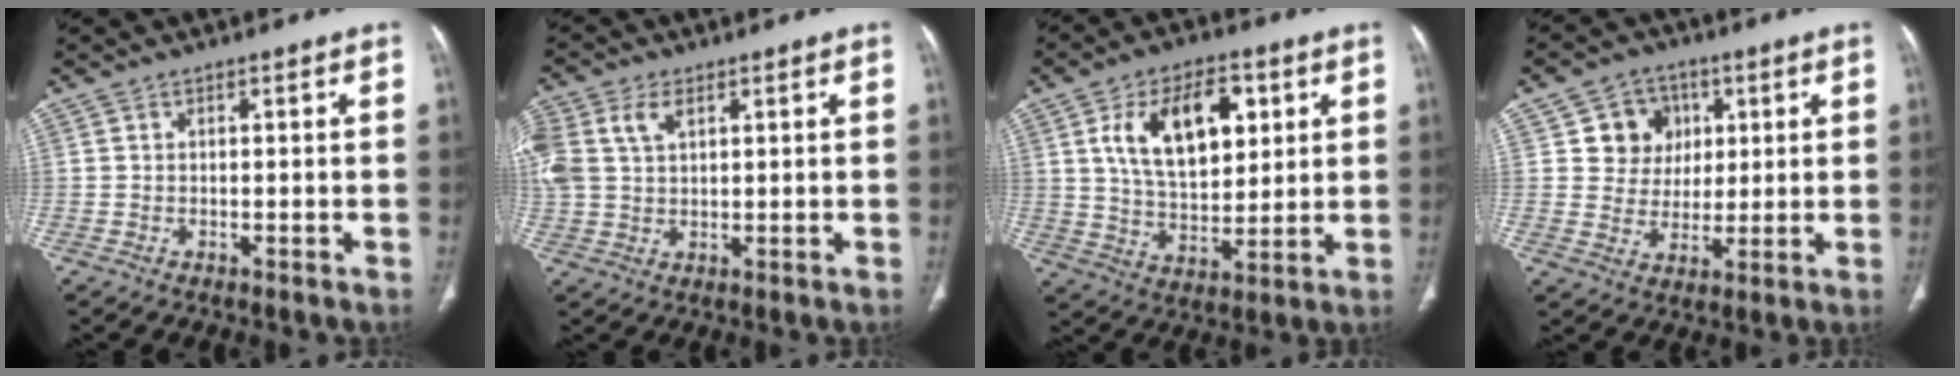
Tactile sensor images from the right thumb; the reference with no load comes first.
{"total": 11.1, "force": [4.2, 7.2, 7.2], "torque": [-0.192, 0.010, 0.086]}
{"total": 15.9, "force": [5.4, 8.9, 12.1], "torque": [-0.173, -0.014, 0.101]}
{"total": 8.6, "force": [2.7, 7.9, 2.1], "torque": [0.009, -0.003, 0.045]}